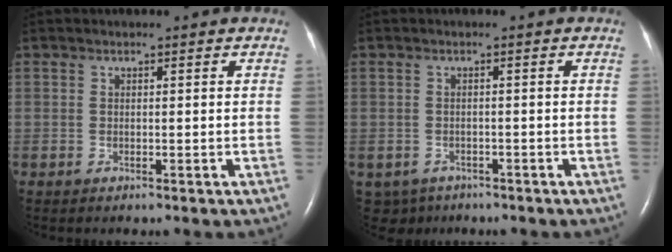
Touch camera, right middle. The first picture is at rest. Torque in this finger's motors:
{"motor_torque": [-0.38, -0.07, -0.13, 0.00]}